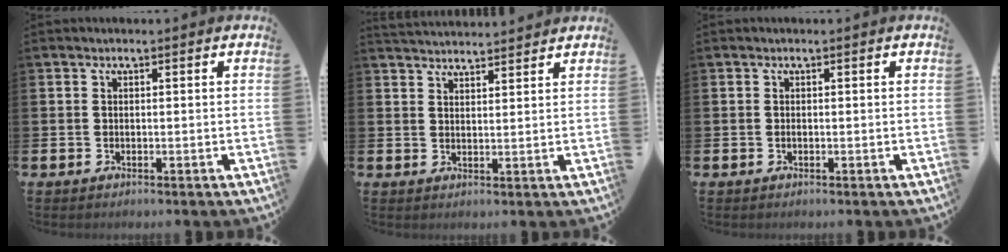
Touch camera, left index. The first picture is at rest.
{"total": 3.4, "force": [3.4, 0.2, 0.0], "torque": [-0.009, -0.018, 0.063]}
{"total": 0.0}